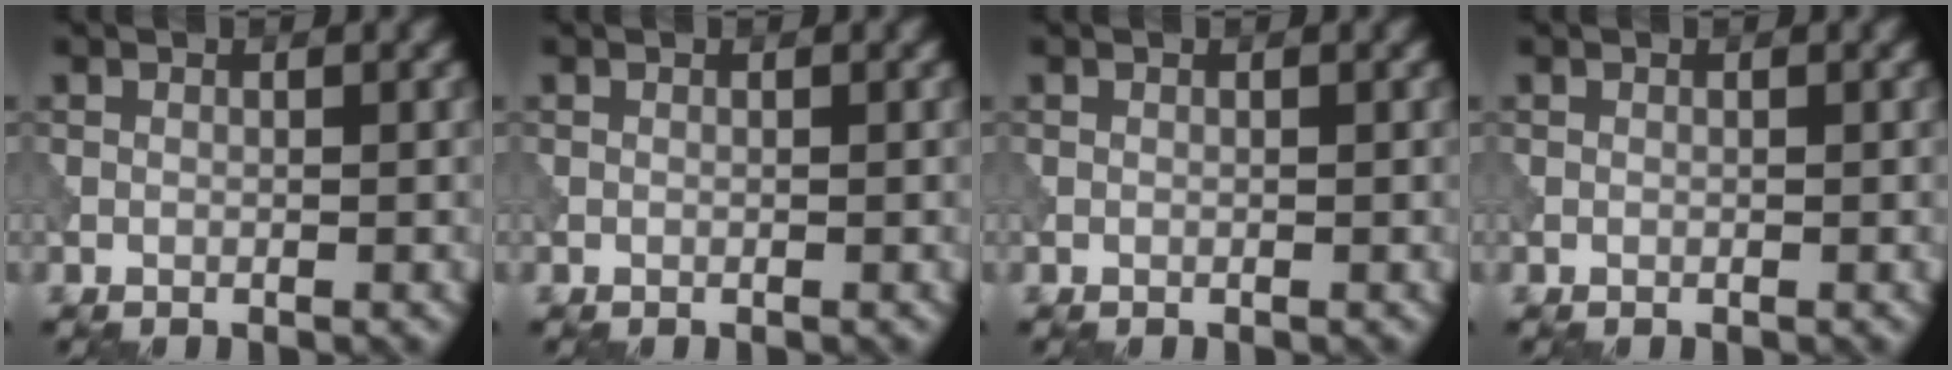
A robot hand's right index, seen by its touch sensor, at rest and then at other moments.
{"total": 0.0}
{"total": 0.0}
{"total": 0.0}